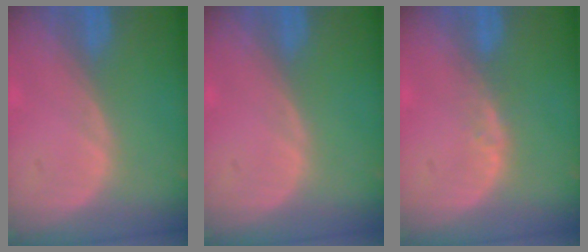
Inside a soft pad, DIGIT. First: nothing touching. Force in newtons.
{"total": 0.0}
{"total": 1.7, "press": 1.7, "slide": 0.1}